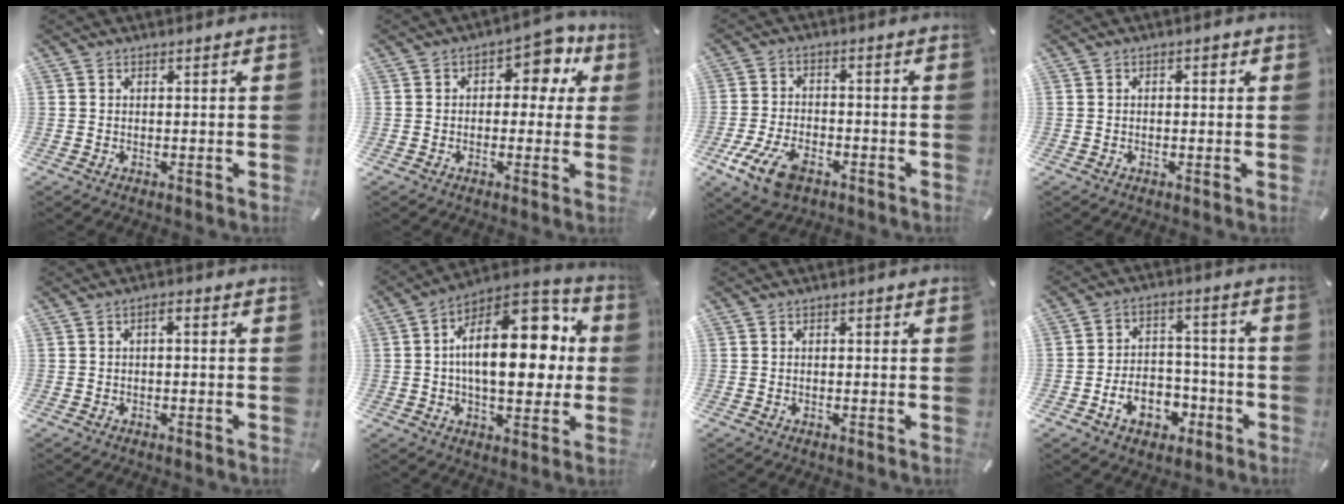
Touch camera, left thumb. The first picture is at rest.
{"total": 7.6, "force": [2.9, 4.8, 5.2], "torque": [-0.057, -0.020, 0.040]}
{"total": 10.4, "force": [-5.4, 5.9, 6.7], "torque": [-0.151, 0.017, -0.099]}
{"total": 1.4, "force": [-0.3, 0.9, 1.0], "torque": [-0.022, 0.006, -0.007]}
{"total": 1.7, "force": [-1.0, 0.5, 1.3], "torque": [-0.023, 0.006, -0.019]}
{"total": 22.4, "force": [3.7, 12.3, 18.4], "torque": [-0.272, -0.021, 0.059]}
{"total": 0.7, "force": [-0.3, 0.5, 0.4], "torque": [-0.010, 0.003, -0.006]}
{"total": 9.6, "force": [-4.3, 7.2, 4.6], "torque": [-0.077, 0.033, -0.072]}